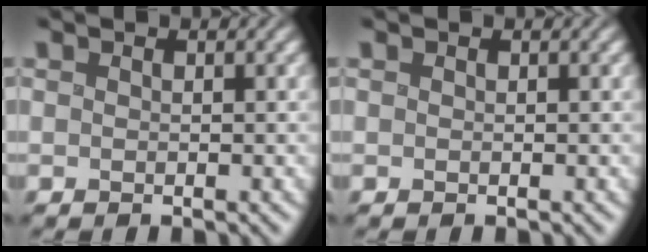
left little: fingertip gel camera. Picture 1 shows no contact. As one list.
[{"total": 0.0}]